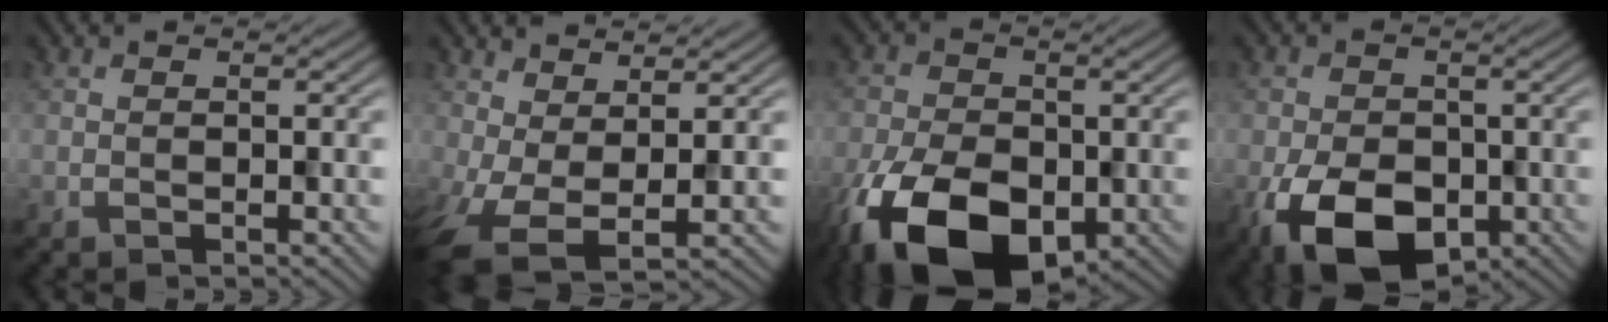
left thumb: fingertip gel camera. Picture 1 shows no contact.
{"total": 5.5, "force": [-0.2, 1.9, 5.2], "torque": [-0.113, -0.009, 0.003]}
{"total": 14.1, "force": [-6.9, 8.1, 9.3], "torque": [-0.189, -0.044, -0.118]}
{"total": 11.2, "force": [-5.0, 7.1, 7.1], "torque": [-0.136, -0.043, -0.078]}